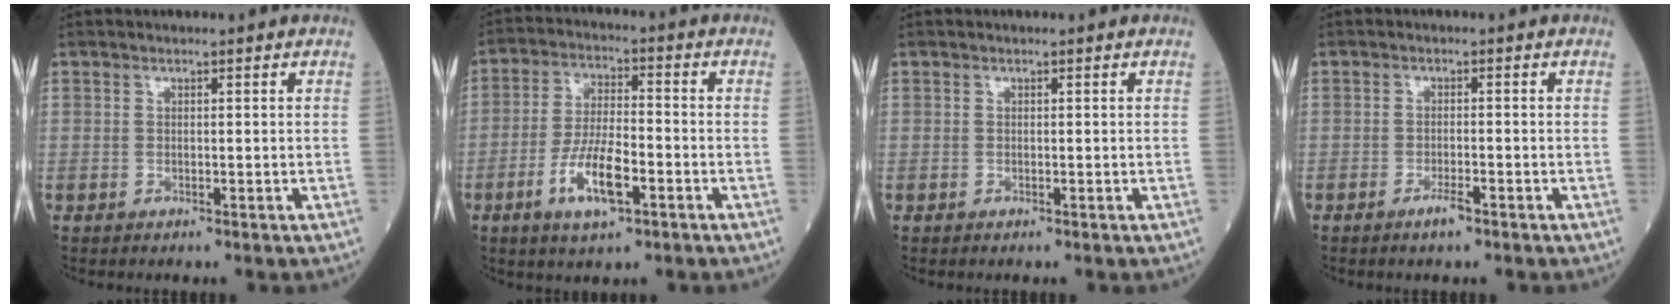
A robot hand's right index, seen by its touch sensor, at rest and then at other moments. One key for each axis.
{"total": 8.8, "fx": -3.8, "fy": 2.2, "fz": 7.6, "tx": -0.156, "ty": -0.005, "tz": -0.068}
{"total": 0.0}
{"total": 2.1, "fx": -1.4, "fy": 0.2, "fz": 1.6, "tx": -0.030, "ty": -0.002, "tz": -0.025}